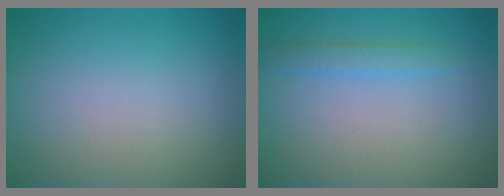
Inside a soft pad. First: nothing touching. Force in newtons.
{"total": 1.6, "press": 1.6, "slide": 0.0}